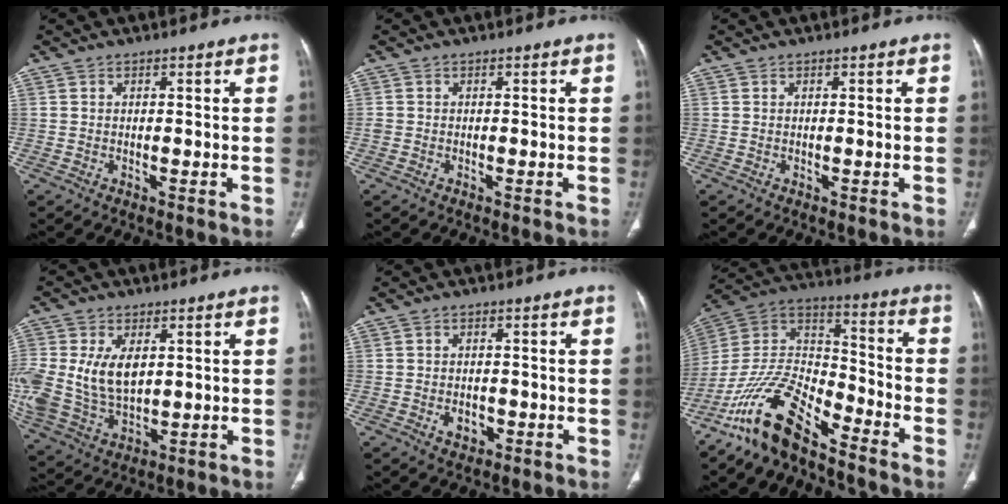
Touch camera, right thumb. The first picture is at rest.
{"total": 0.7, "force": [-0.1, 0.6, 0.3], "torque": [-0.004, 0.001, -0.002]}
{"total": 0.0}
{"total": 15.3, "force": [2.2, 9.7, 11.7], "torque": [-0.254, -0.013, 0.057]}
{"total": 3.2, "force": [-1.0, 2.3, 1.9], "torque": [-0.020, 0.004, -0.011]}
{"total": 15.7, "force": [-11.7, 5.7, 8.8], "torque": [-0.152, 0.086, -0.228]}